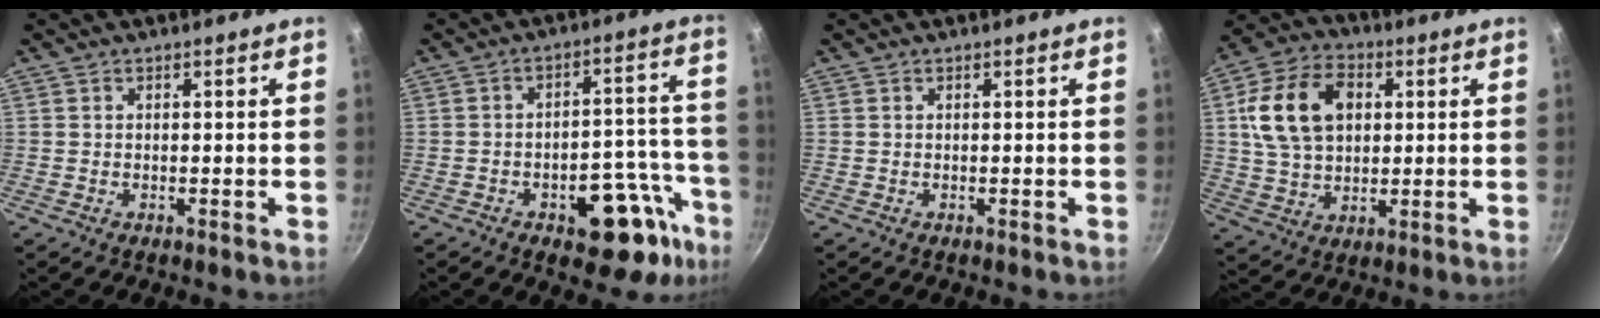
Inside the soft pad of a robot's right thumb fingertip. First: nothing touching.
{"total": 14.4, "force": [-7.5, 6.7, 10.4], "torque": [-0.094, 0.067, -0.094]}
{"total": 0.0}
{"total": 15.5, "force": [3.4, 10.8, 10.6], "torque": [-0.178, 0.011, 0.059]}